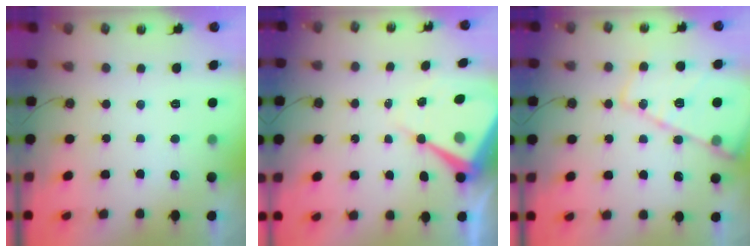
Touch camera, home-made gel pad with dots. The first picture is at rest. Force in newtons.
{"total": 11.7, "press": 11.7, "slide": 0.9}
{"total": 16.0, "press": 16.0, "slide": 1.6}